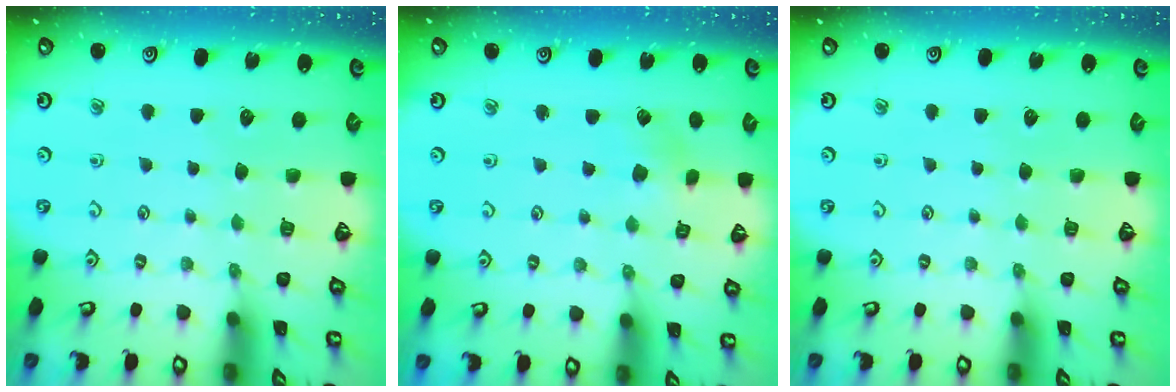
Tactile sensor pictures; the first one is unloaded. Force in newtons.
{"total": 2.8, "press": 2.8, "slide": 0.5}
{"total": 0.0}